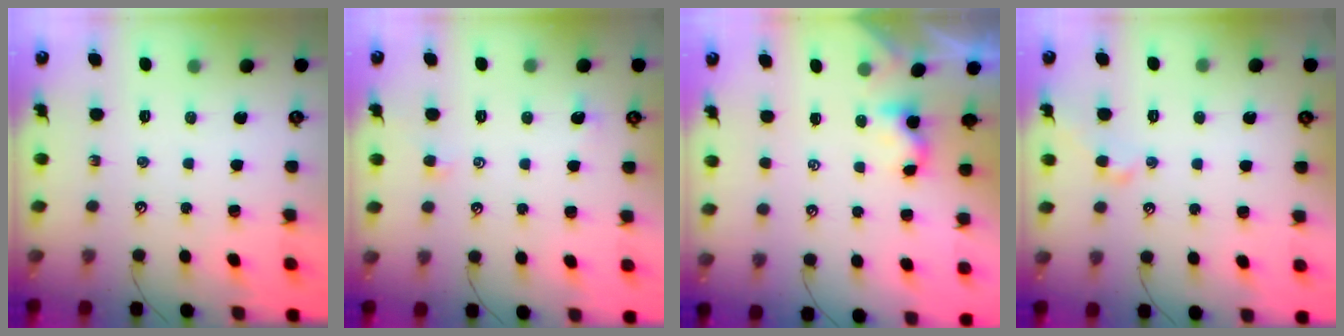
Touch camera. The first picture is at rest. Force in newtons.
{"total": 0.6, "press": 0.5, "slide": 0.4}
{"total": 2.4, "press": 2.4, "slide": 0.1}
{"total": 1.1, "press": 1.1, "slide": 0.2}